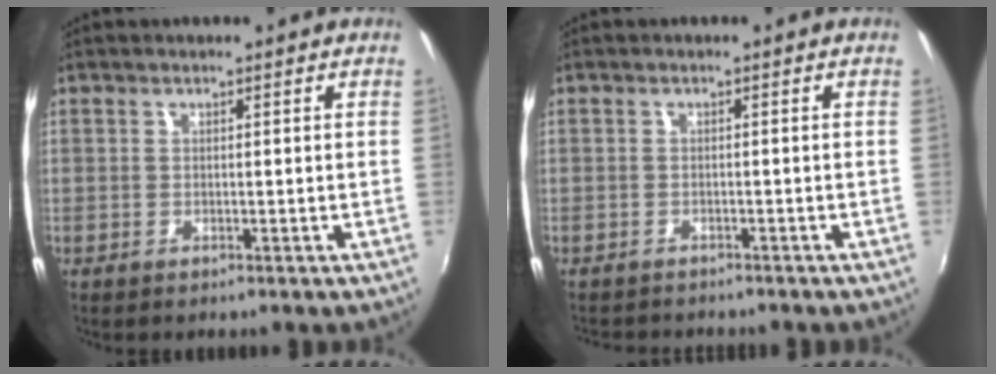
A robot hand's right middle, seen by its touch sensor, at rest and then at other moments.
{"total": 3.1, "force": [-2.9, 0.8, 0.7], "torque": [-0.021, -0.013, -0.047]}